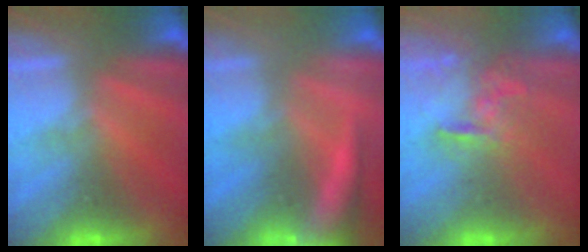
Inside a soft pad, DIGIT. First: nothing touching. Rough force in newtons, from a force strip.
{"total": 8.6}
{"total": 3.9}